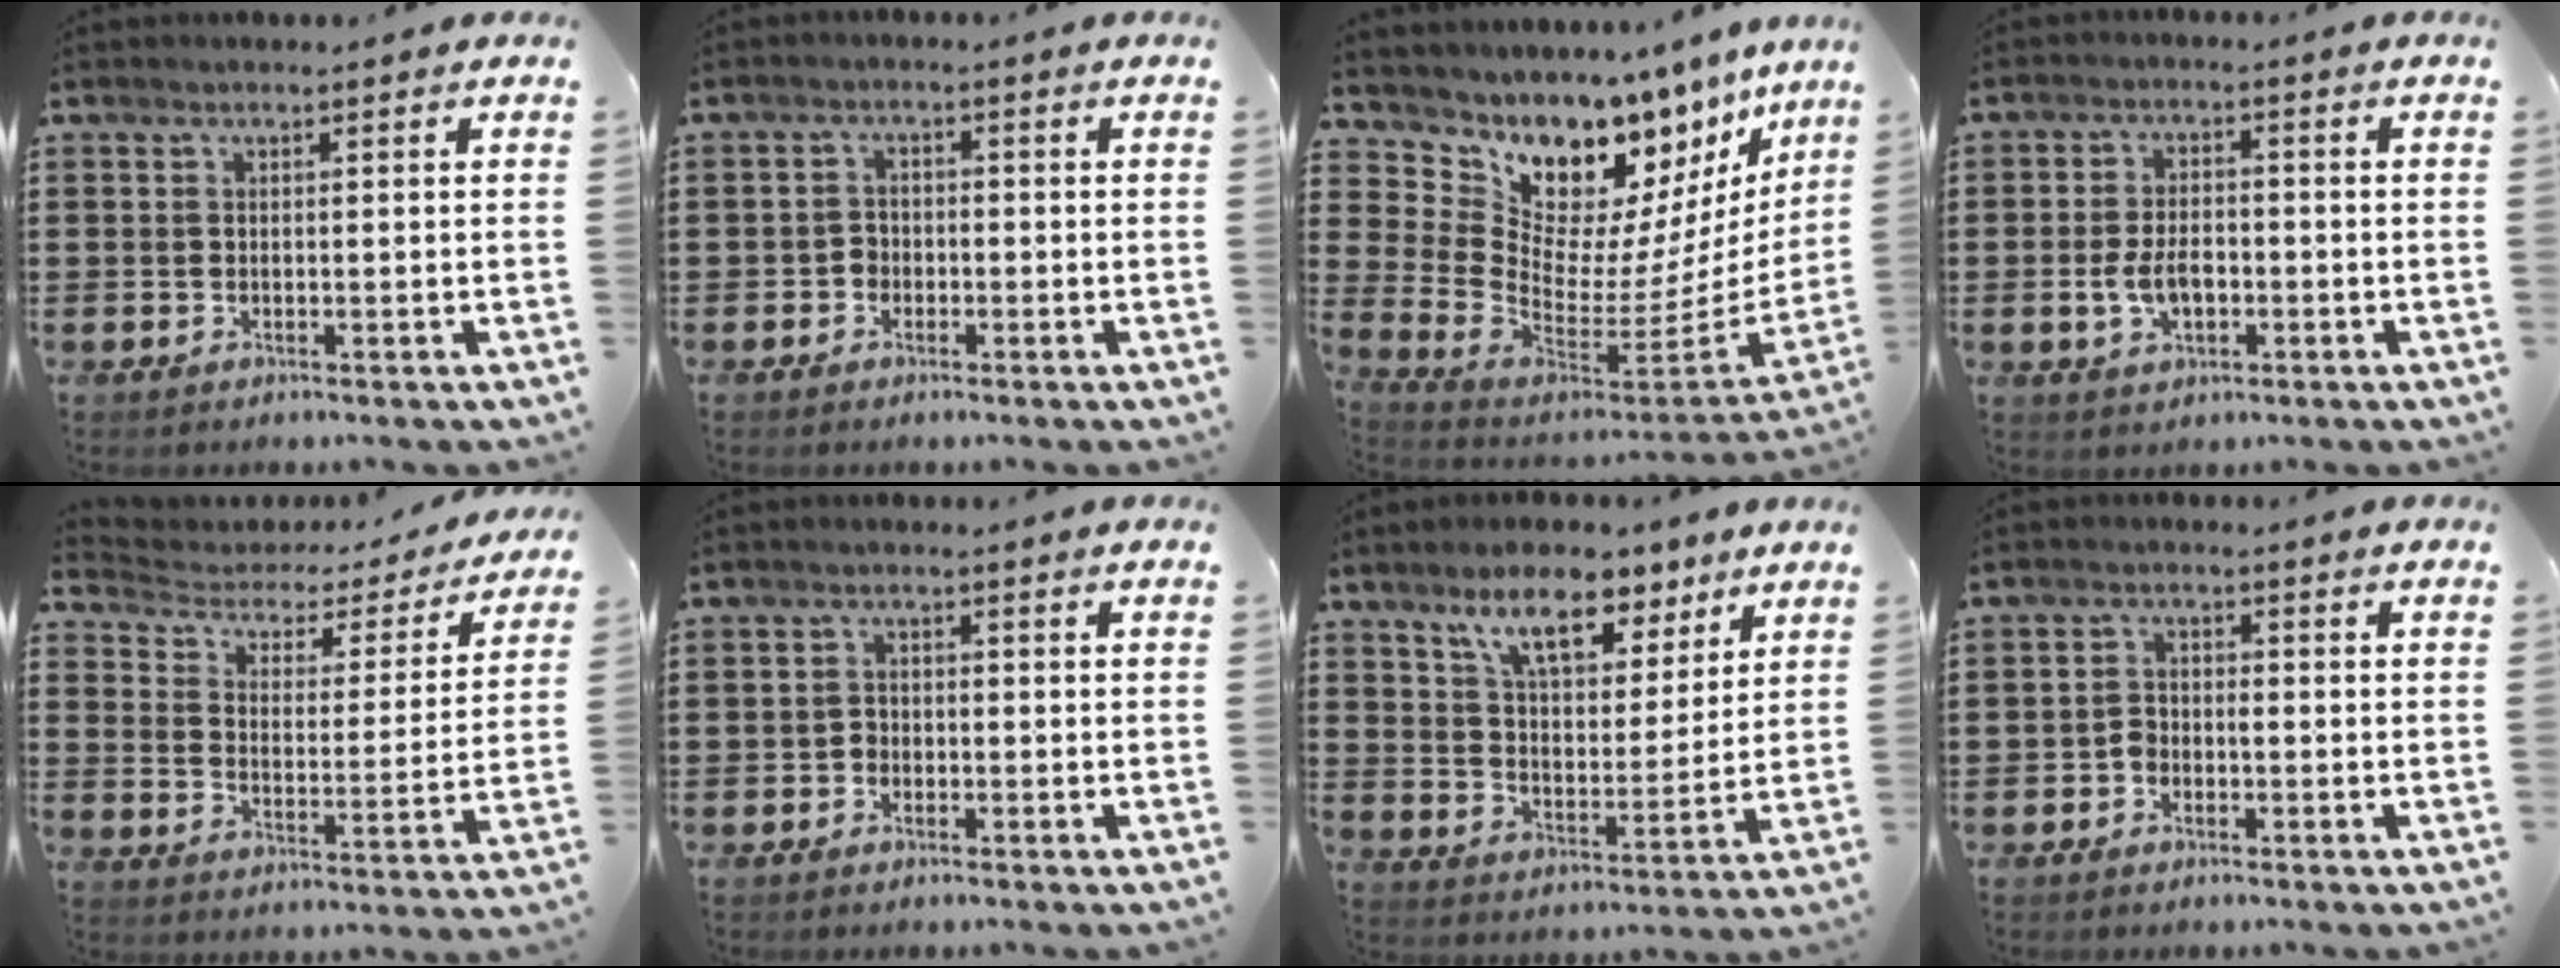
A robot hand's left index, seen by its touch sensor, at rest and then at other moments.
{"total": 1.7, "force": [-1.2, 1.2, 0.2], "torque": [-0.010, 0.004, -0.027]}
{"total": 7.5, "force": [5.8, 4.3, 2.1], "torque": [-0.078, -0.080, 0.103]}
{"total": 5.2, "force": [-1.3, 3.0, 4.0], "torque": [-0.086, 0.003, -0.027]}
{"total": 2.5, "force": [1.7, 1.6, 0.7], "torque": [-0.032, -0.017, 0.018]}
{"total": 1.3, "force": [-1.0, 0.8, 0.2], "torque": [-0.008, 0.003, -0.022]}
{"total": 9.6, "force": [7.1, 3.6, 5.4], "torque": [-0.105, -0.016, 0.125]}
{"total": 1.8, "force": [-1.1, 1.2, 0.8], "torque": [-0.020, 0.005, -0.025]}